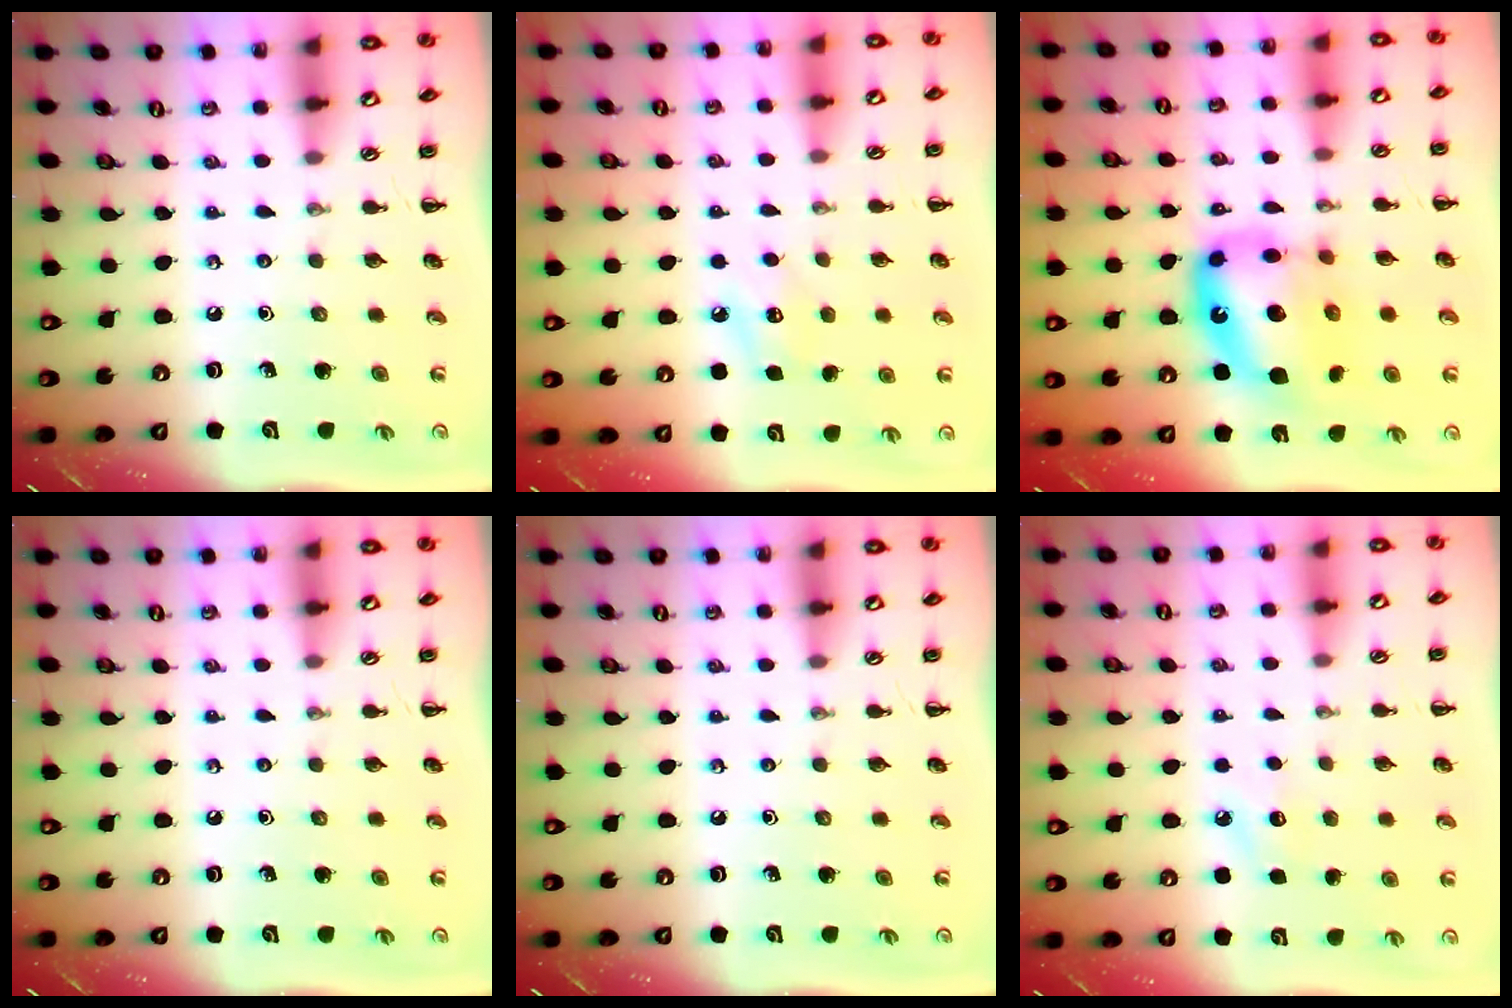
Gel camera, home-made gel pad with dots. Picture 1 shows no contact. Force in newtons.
{"total": 8.2, "press": 8.0, "slide": 1.8}
{"total": 15.9, "press": 15.3, "slide": 4.0}
{"total": 0.0}
{"total": 0.0}
{"total": 6.4, "press": 6.2, "slide": 1.5}